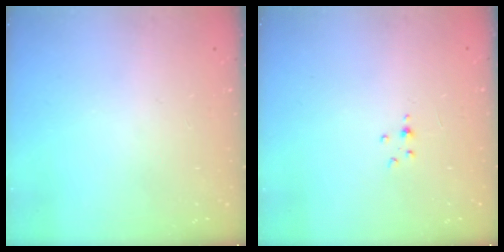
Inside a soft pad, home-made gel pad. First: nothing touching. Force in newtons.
{"total": 1.5, "press": 1.5, "slide": 0.2}